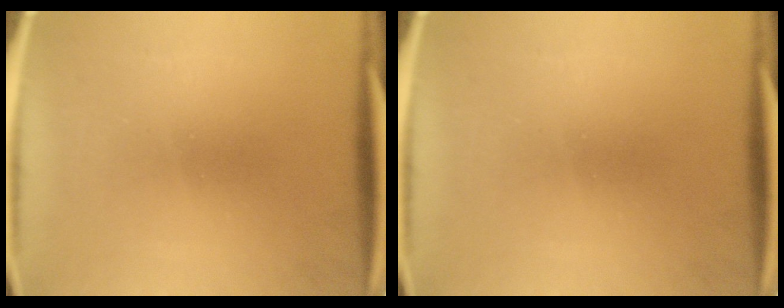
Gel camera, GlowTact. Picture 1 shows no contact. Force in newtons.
{"total": 0.0}